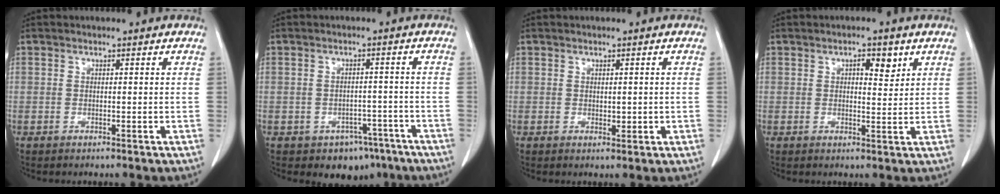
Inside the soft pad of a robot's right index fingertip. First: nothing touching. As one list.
[{"total": 6.4, "force": [-4.3, 4.4, 1.7], "torque": [-0.004, 0.014, -0.052]}, {"total": 1.6, "force": [0.0, 0.9, 1.3], "torque": [-0.015, -0.003, 0.005]}, {"total": 3.6, "force": [1.8, 1.4, 2.8], "torque": [-0.038, -0.001, 0.024]}]